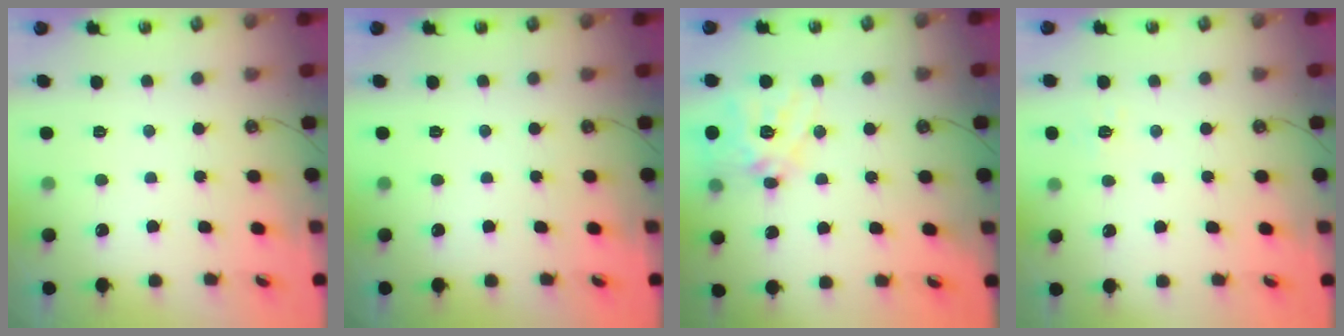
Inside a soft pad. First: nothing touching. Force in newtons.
{"total": 0.0}
{"total": 16.1, "press": 16.0, "slide": 2.4}
{"total": 5.5, "press": 5.5, "slide": 0.5}